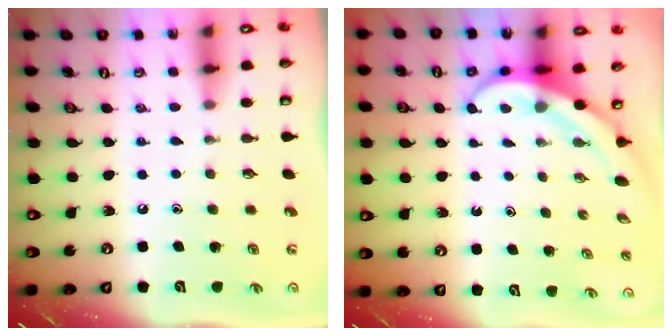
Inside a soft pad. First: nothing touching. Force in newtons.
{"total": 7.4, "press": 7.4, "slide": 0.8}